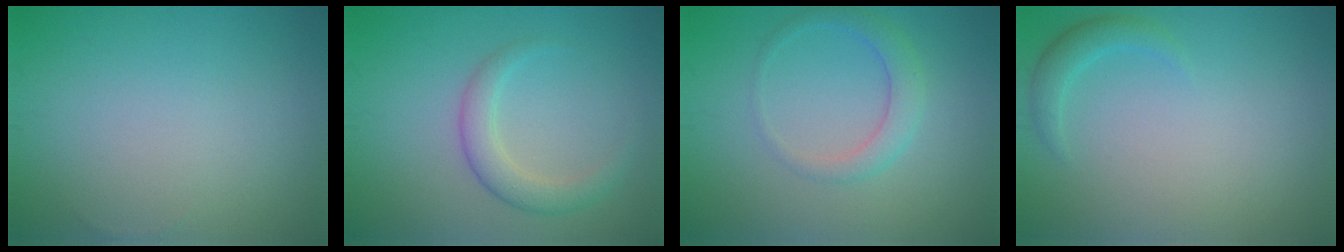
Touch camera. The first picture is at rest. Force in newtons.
{"total": 2.8, "press": 2.8, "slide": 0.1}
{"total": 2.4, "press": 2.4, "slide": 0.1}
{"total": 1.6, "press": 1.6, "slide": 0.1}